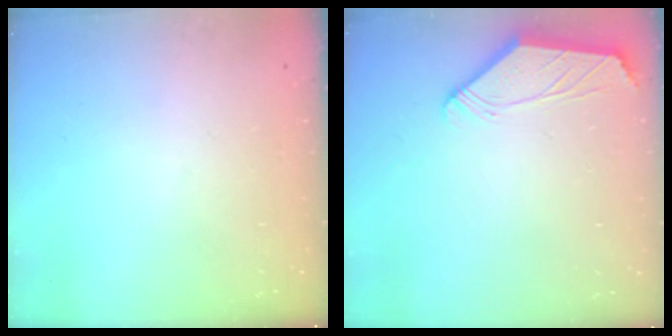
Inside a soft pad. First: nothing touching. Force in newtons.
{"total": 1.4, "press": 1.3, "slide": 0.3}